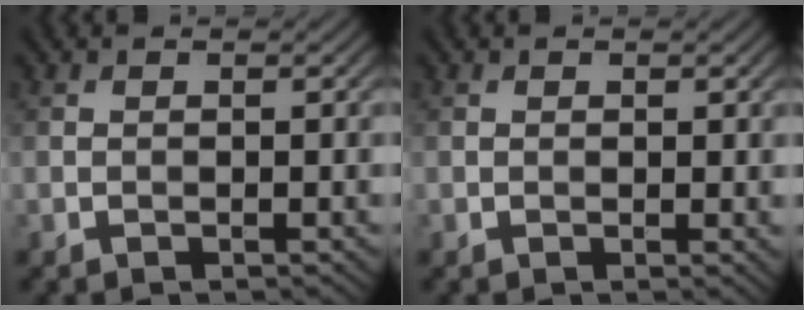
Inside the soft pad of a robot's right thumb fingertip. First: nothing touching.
{"total": 0.7, "force": [0.2, 0.4, 0.5], "torque": [-0.003, -0.003, 0.004]}